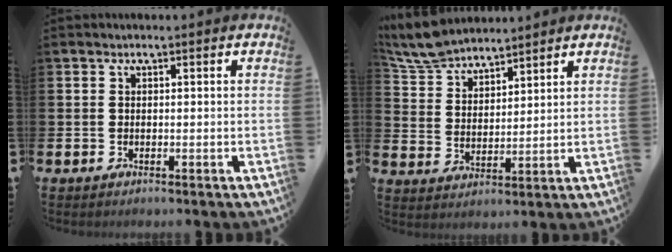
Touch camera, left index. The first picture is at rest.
{"total": 7.3, "force": [6.9, 1.7, 1.5], "torque": [-0.061, -0.026, 0.130]}